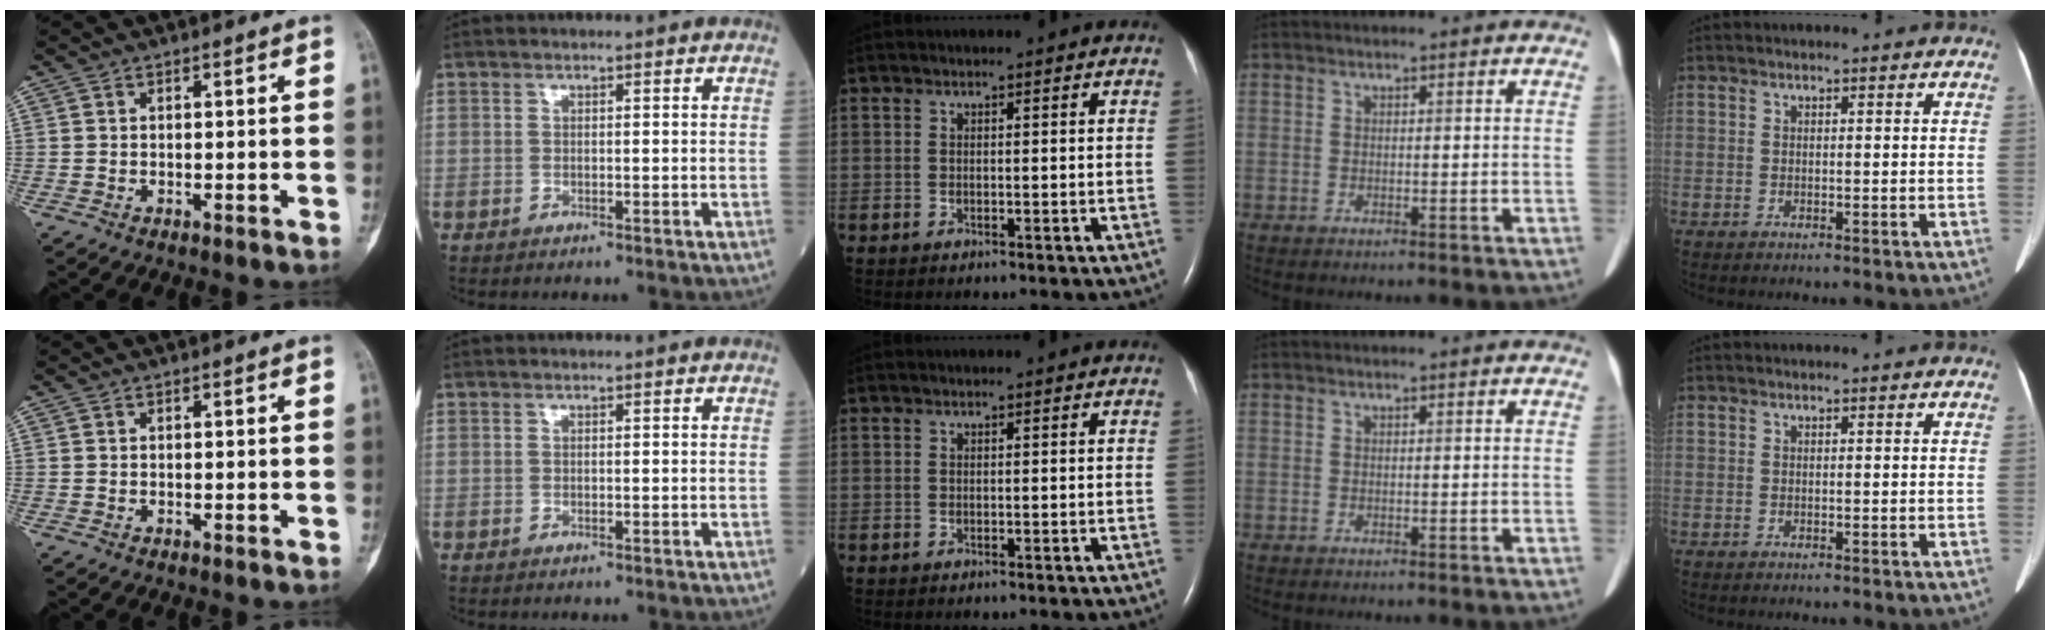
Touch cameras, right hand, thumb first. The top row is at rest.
{}